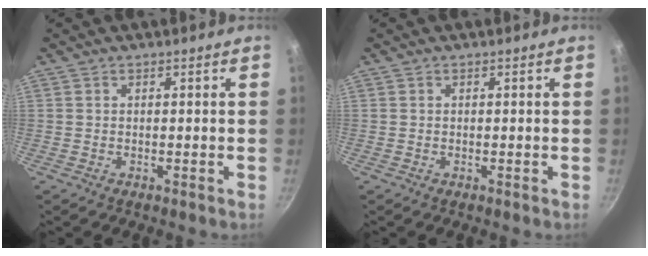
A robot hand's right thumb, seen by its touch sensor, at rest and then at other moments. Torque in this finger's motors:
{"motor_torque": [-0.15, -0.18, 0.12, 0.10, 0.04]}